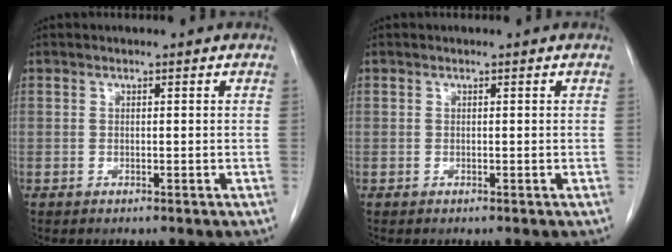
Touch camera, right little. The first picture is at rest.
{"total": 0.0}